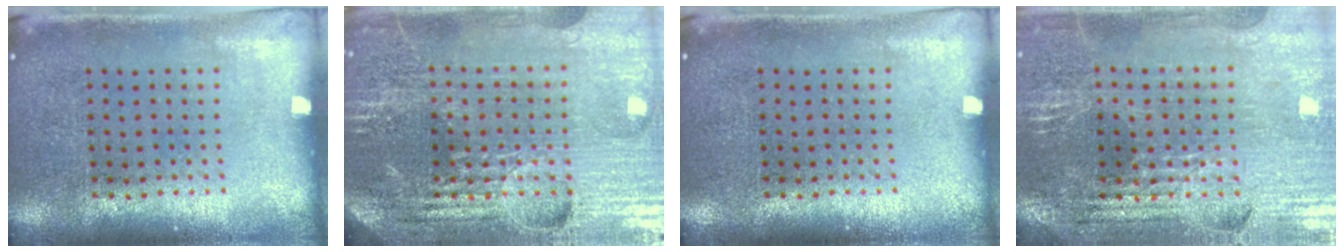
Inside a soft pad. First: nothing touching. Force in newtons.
{"total": 5.6, "press": 5.1, "slide": 2.4}
{"total": 0.0}
{"total": 2.8, "press": 2.8, "slide": 0.4}